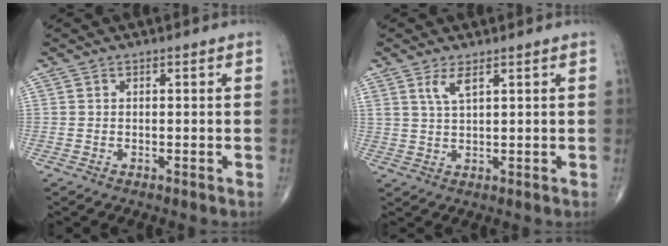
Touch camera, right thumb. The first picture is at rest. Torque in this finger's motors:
{"motor_torque": [0.09, 0.14, 0.44, 0.33, 0.07]}